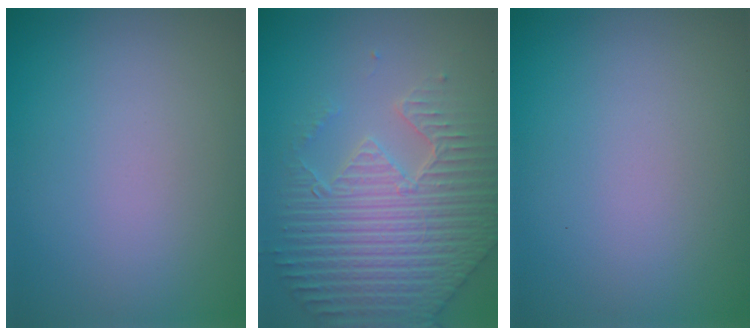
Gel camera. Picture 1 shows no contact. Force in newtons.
{"total": 7.5, "press": 5.6, "slide": 4.9}
{"total": 0.0}